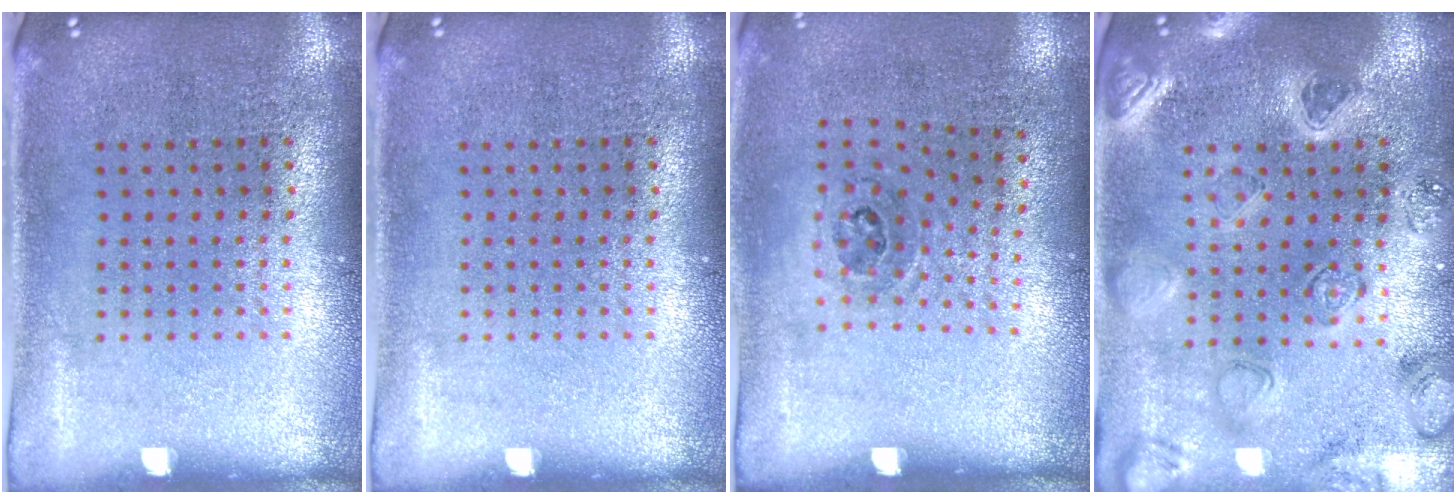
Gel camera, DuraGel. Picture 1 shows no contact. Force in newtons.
{"total": 0.0}
{"total": 1.1, "press": 0.7, "slide": 0.9}
{"total": 2.2, "press": 2.2, "slide": 0.3}